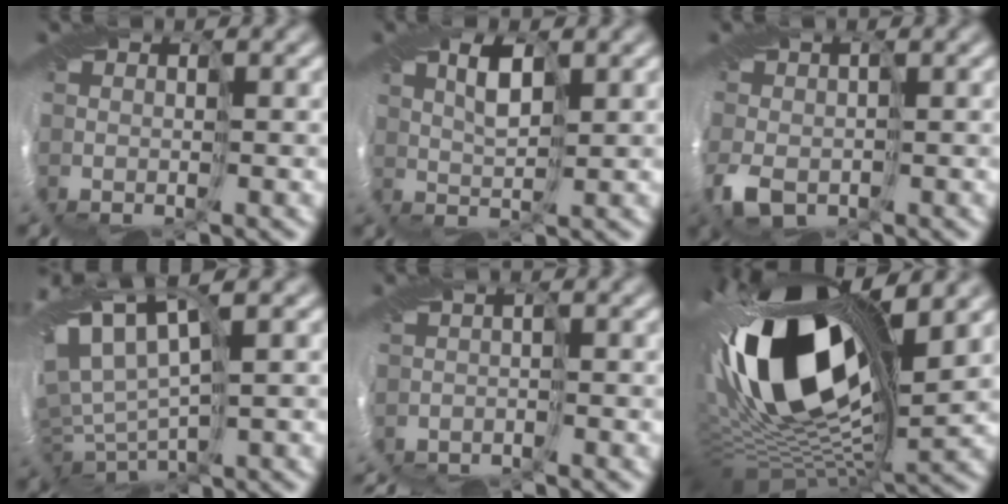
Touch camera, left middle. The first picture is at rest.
{"total": 2.2, "force": [0.7, 0.9, 1.8], "torque": [-0.037, 0.006, 0.014]}
{"total": 3.7, "force": [-1.2, 2.4, 2.4], "torque": [-0.062, -0.001, -0.025]}
{"total": 10.2, "force": [2.6, 5.0, 8.5], "torque": [-0.193, 0.012, 0.062]}
{"total": 2.3, "force": [-2.2, 0.4, 0.5], "torque": [-0.005, -0.008, -0.043]}
{"total": 18.4, "force": [3.7, 9.3, 15.5], "torque": [-0.286, 0.005, 0.058]}